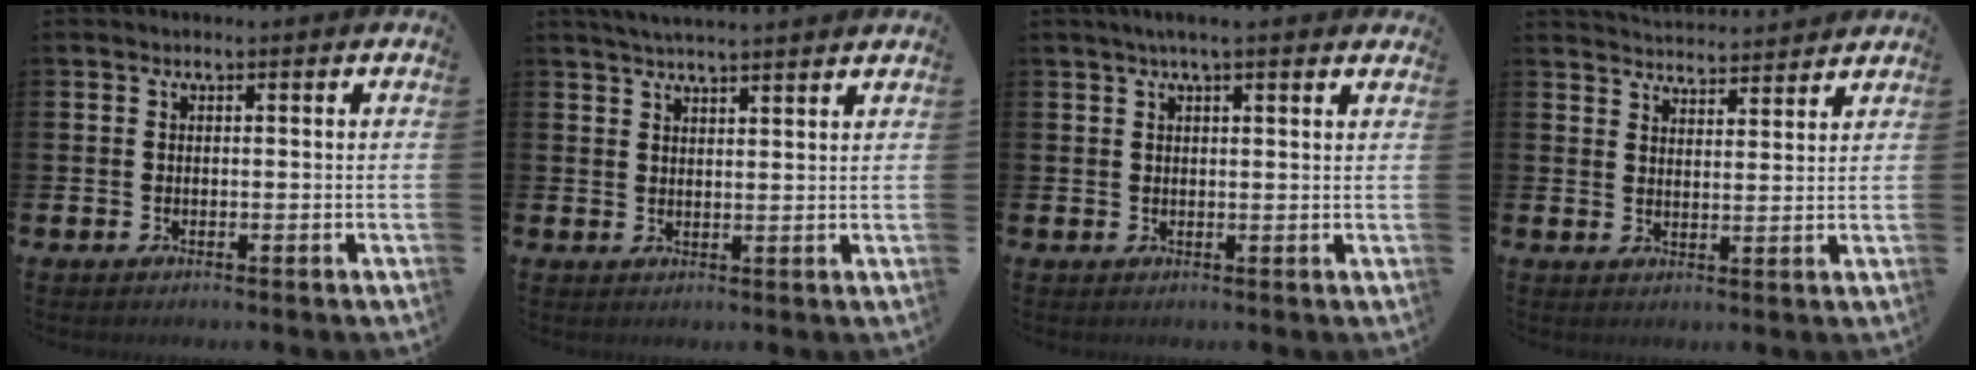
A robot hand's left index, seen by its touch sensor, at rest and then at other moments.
{"total": 3.6, "force": [3.6, -0.2, 0.5], "torque": [-0.019, -0.011, 0.066]}
{"total": 2.8, "force": [2.3, 0.1, 1.5], "torque": [-0.033, 0.001, 0.041]}
{"total": 4.5, "force": [4.4, 0.3, -0.3], "torque": [-0.006, -0.031, 0.081]}